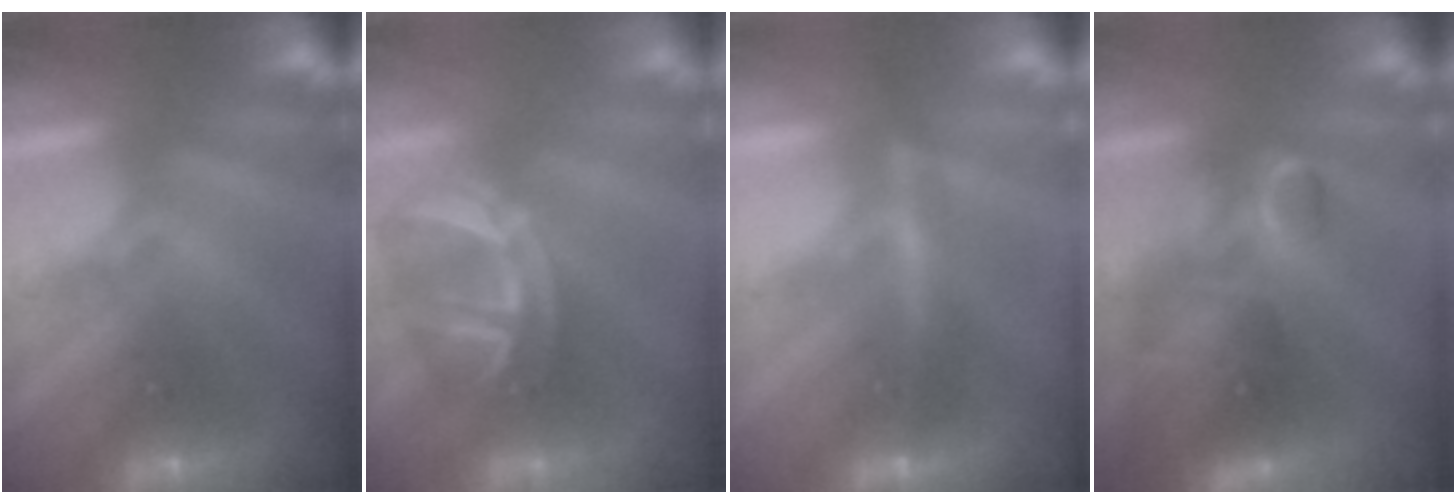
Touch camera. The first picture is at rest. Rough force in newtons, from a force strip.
{"total": 4.4}
{"total": 4.5}
{"total": 6.4}